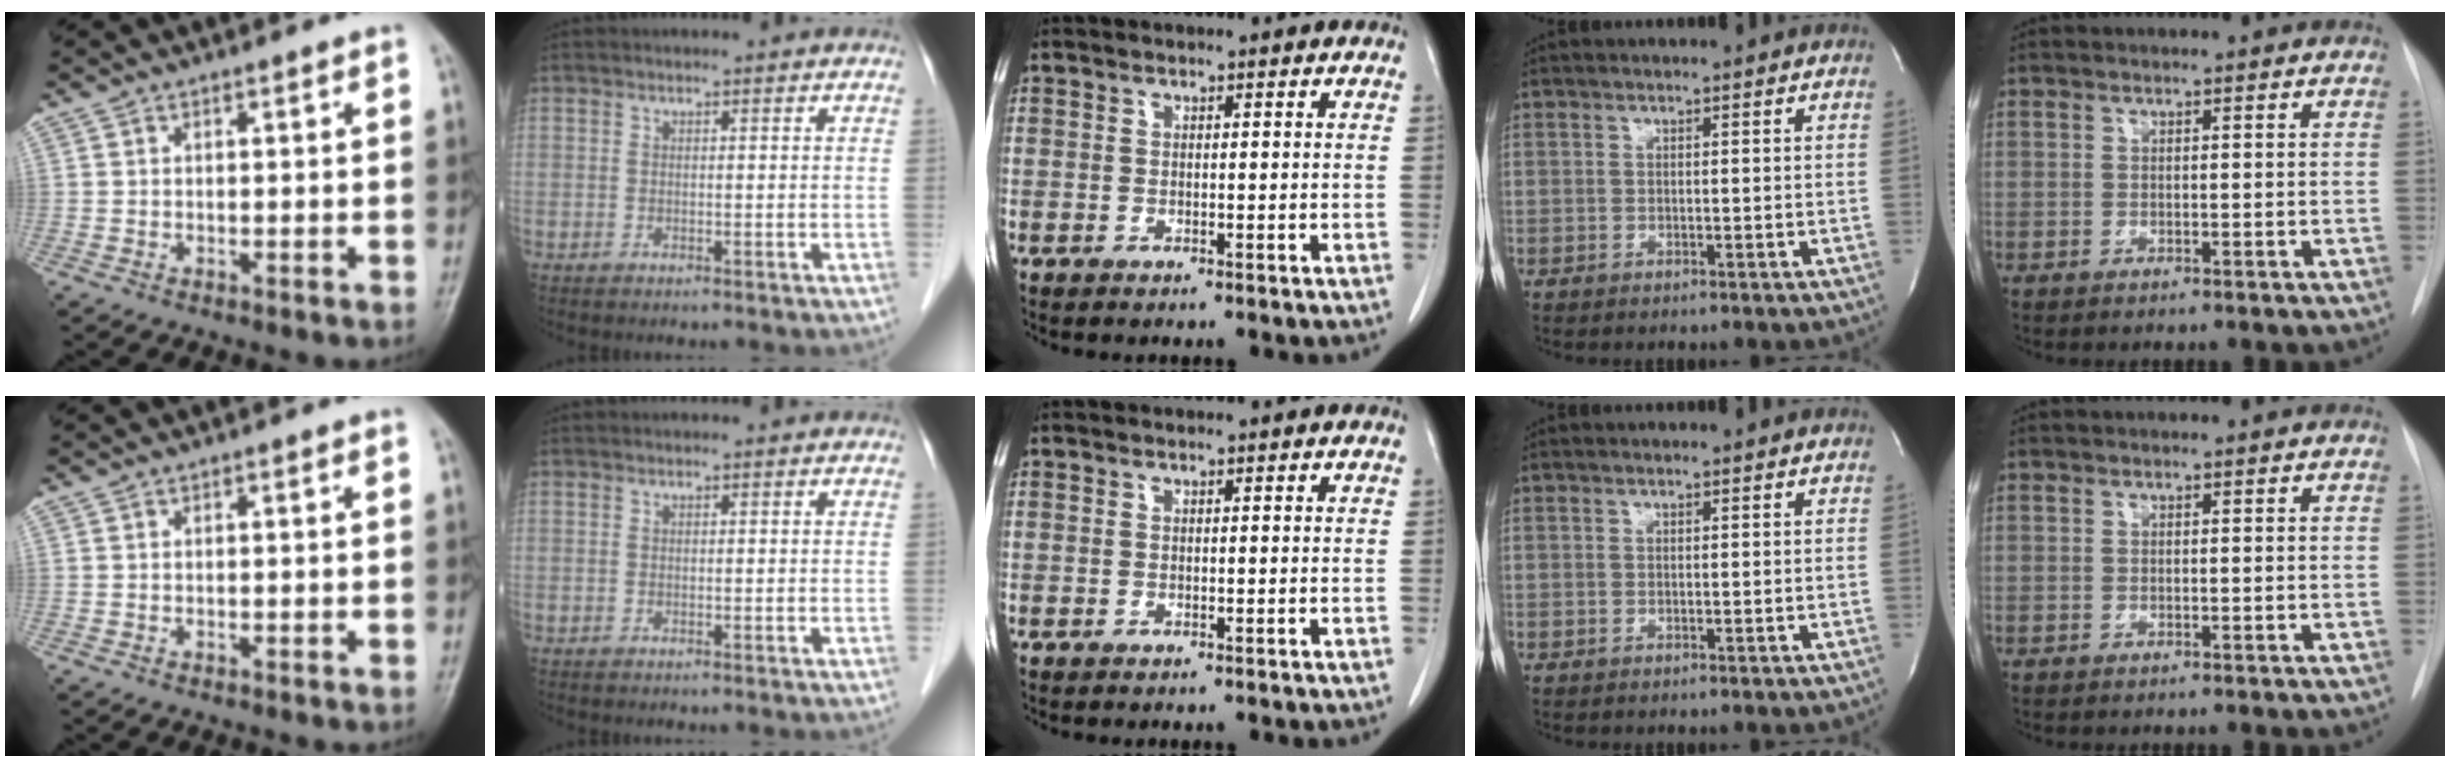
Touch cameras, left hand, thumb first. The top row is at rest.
{}